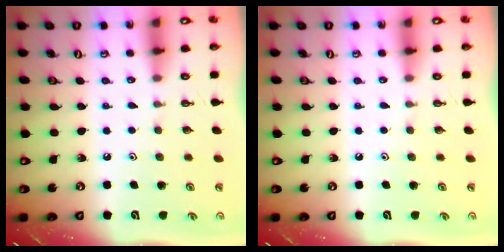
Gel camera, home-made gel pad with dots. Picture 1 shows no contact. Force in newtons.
{"total": 0.0}